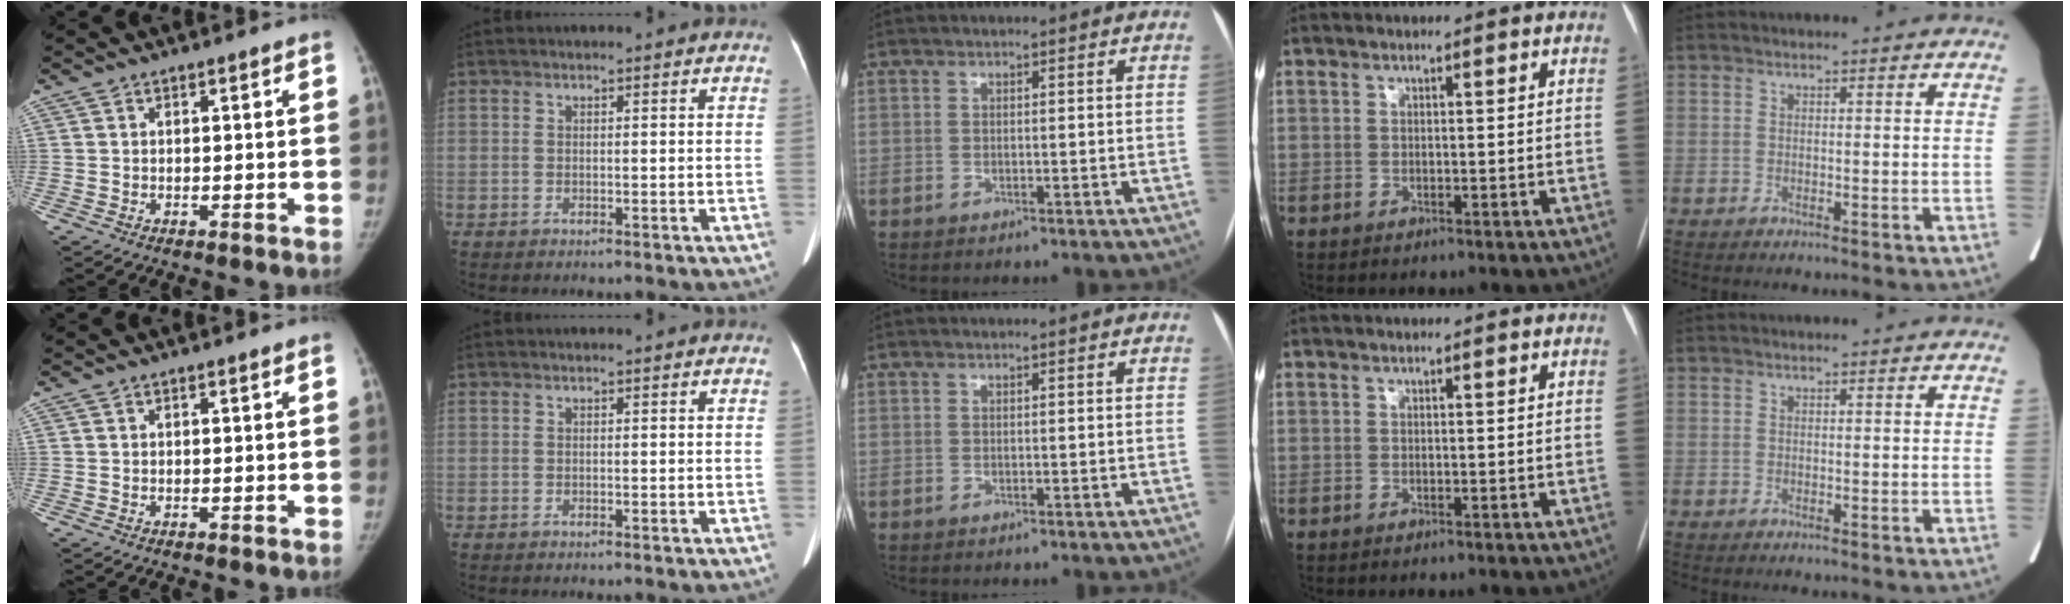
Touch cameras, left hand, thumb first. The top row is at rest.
{}